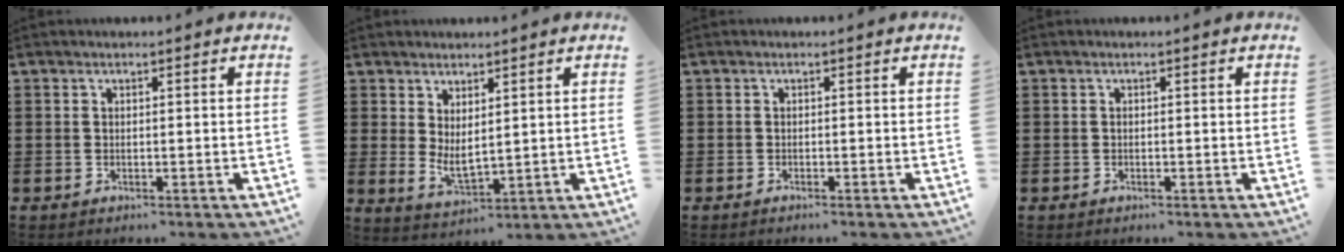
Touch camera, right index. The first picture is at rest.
{"total": 3.2, "force": [1.3, 1.6, 2.5], "torque": [-0.059, -0.002, 0.024]}
{"total": 0.5, "force": [-0.5, -0.2, 0.1], "torque": [-0.003, -0.003, -0.010]}
{"total": 0.0}